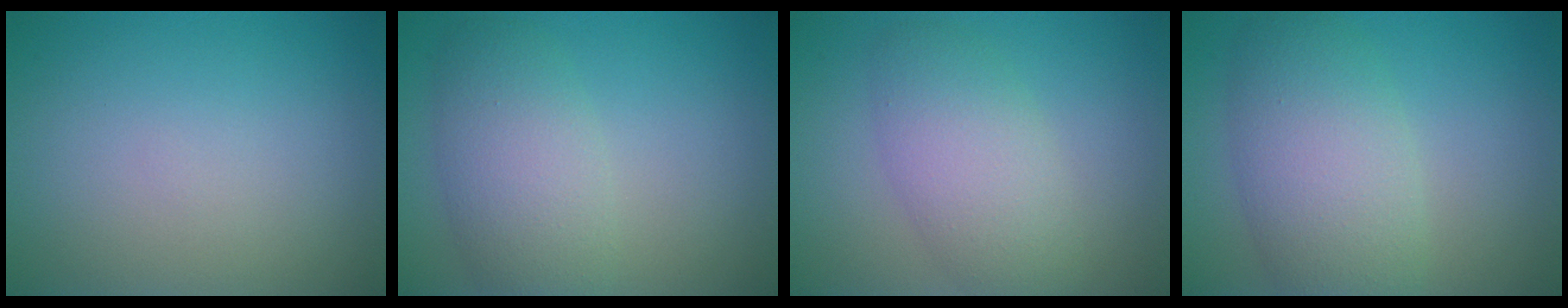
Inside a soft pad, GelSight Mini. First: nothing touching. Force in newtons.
{"total": 5.0, "press": 5.0, "slide": 0.1}
{"total": 4.9, "press": 4.9, "slide": 0.2}
{"total": 6.6, "press": 6.6, "slide": 0.5}